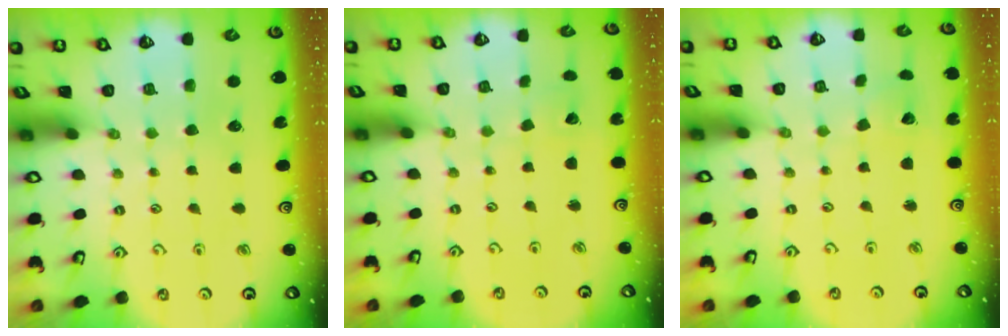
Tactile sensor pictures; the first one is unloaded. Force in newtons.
{"total": 1.2, "press": 1.2, "slide": 0.1}
{"total": 3.2, "press": 3.2, "slide": 0.4}